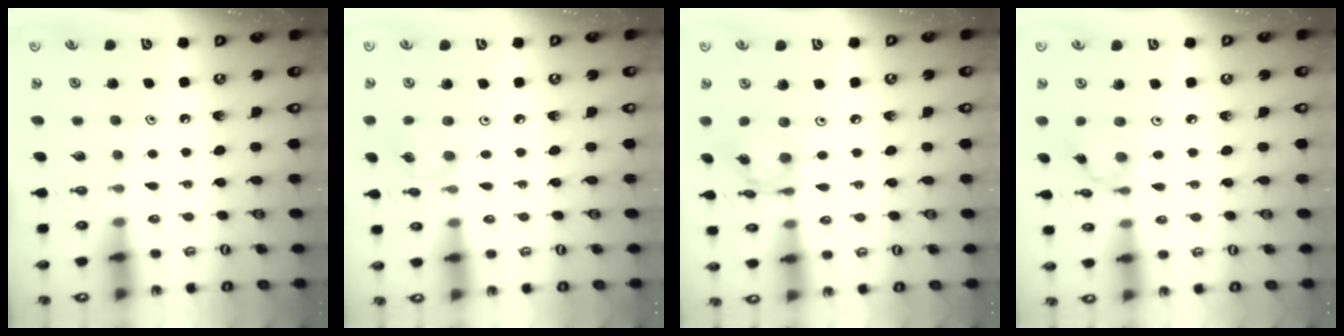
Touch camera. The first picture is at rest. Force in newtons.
{"total": 2.7, "press": 2.7, "slide": 0.1}
{"total": 12.4, "press": 12.4, "slide": 1.0}
{"total": 2.8, "press": 2.8, "slide": 0.1}